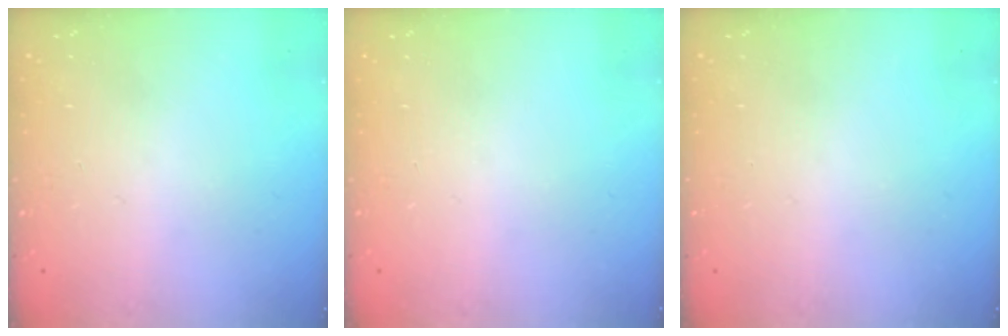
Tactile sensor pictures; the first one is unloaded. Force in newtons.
{"total": 0.0}
{"total": 0.0}